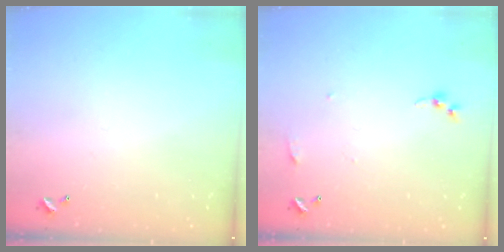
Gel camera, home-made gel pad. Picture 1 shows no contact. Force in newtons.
{"total": 5.1, "press": 5.0, "slide": 0.6}